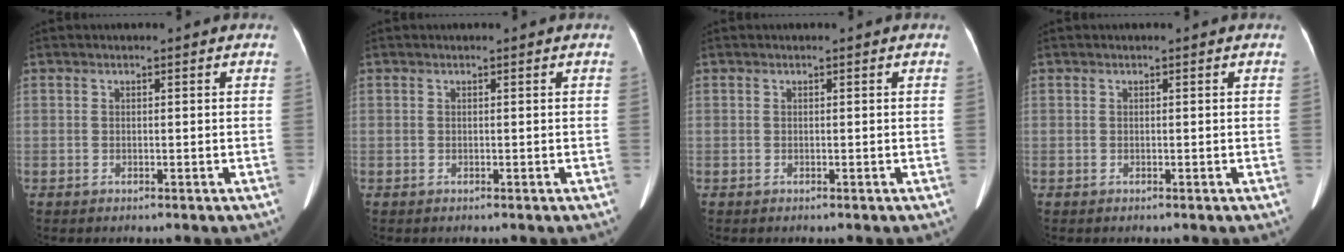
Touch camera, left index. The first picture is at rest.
{"total": 0.0}
{"total": 0.0}
{"total": 0.0}